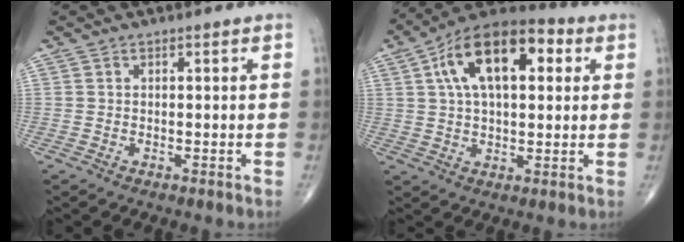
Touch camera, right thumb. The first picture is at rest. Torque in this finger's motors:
{"motor_torque": [0.61, 3.61, 1.69, 0.63, 0.13]}